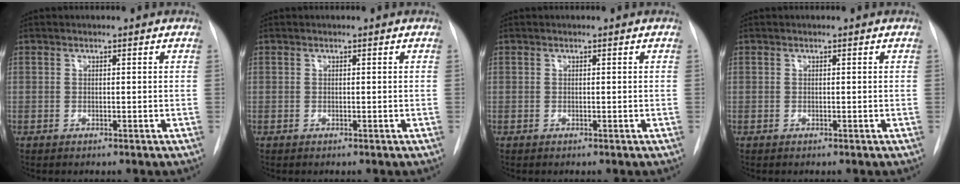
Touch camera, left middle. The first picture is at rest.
{"total": 0.0}
{"total": 0.0}
{"total": 0.0}